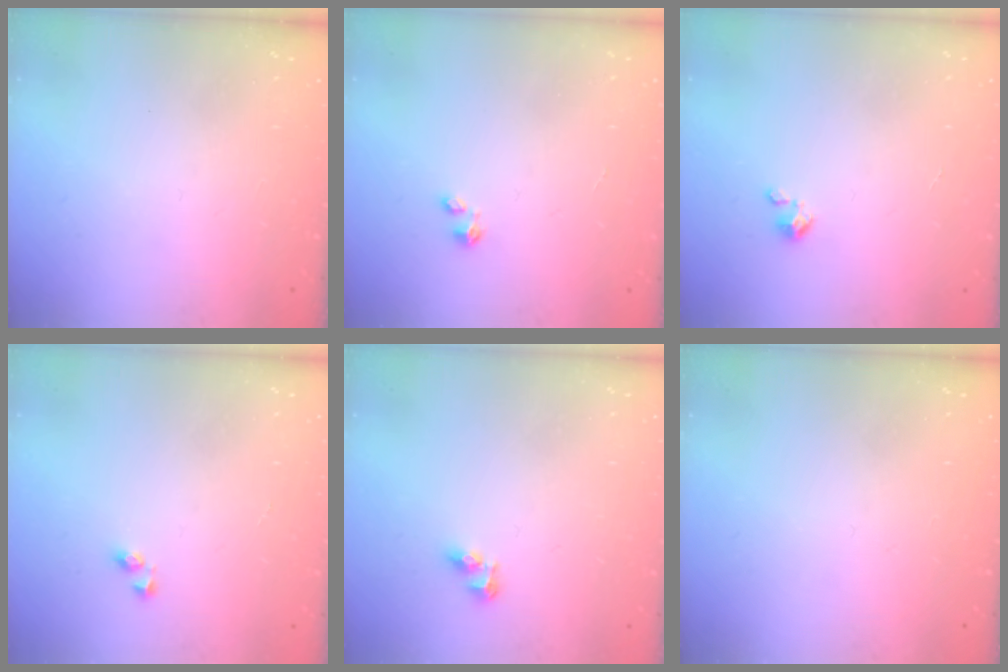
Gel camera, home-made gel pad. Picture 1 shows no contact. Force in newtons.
{"total": 0.0}
{"total": 2.2, "press": 2.1, "slide": 0.3}
{"total": 2.8, "press": 2.8, "slide": 0.3}
{"total": 5.3, "press": 5.3, "slide": 0.7}
{"total": 0.0}